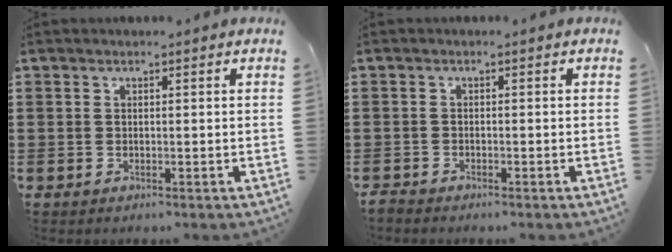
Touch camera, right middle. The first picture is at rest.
{"total": 1.2, "force": [-1.2, 0.2, 0.1], "torque": [-0.006, -0.001, -0.025]}